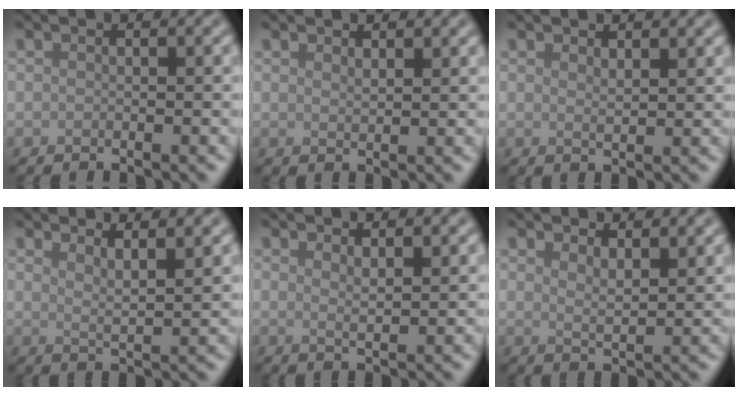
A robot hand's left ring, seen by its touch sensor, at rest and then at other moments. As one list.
[{"total": 1.1, "force": [1.0, 0.3, 0.5], "torque": [-0.011, -0.002, 0.018]}, {"total": 1.2, "force": [1.1, 0.3, 0.6], "torque": [-0.012, -0.003, 0.019]}, {"total": 3.5, "force": [2.6, 0.9, 2.1], "torque": [-0.020, -0.002, 0.041]}, {"total": 1.9, "force": [1.3, 0.5, 1.2], "torque": [-0.018, -0.004, 0.023]}, {"total": 2.7, "force": [2.1, 0.7, 1.4], "torque": [-0.022, -0.004, 0.039]}]